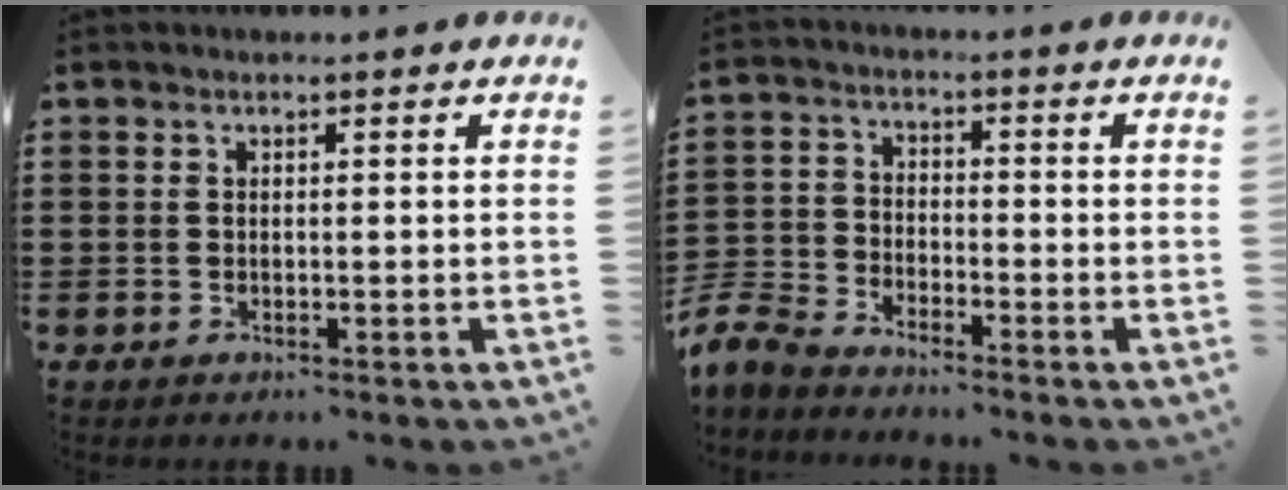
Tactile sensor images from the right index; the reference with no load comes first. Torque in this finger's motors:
{"motor_torque": [-2.14, 0.00, -1.05, -0.21]}